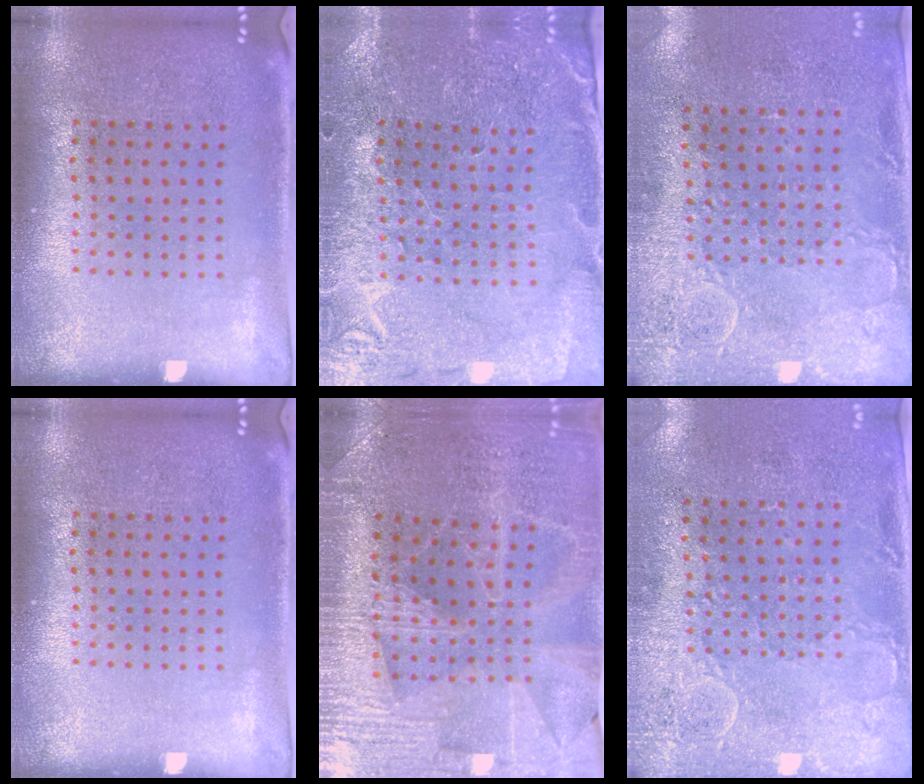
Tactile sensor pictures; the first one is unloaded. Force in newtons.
{"total": 1.0, "press": 1.0, "slide": 0.2}
{"total": 3.0, "press": 2.2, "slide": 2.0}
{"total": 0.0}
{"total": 3.2, "press": 3.2, "slide": 0.5}
{"total": 3.1, "press": 2.3, "slide": 2.0}